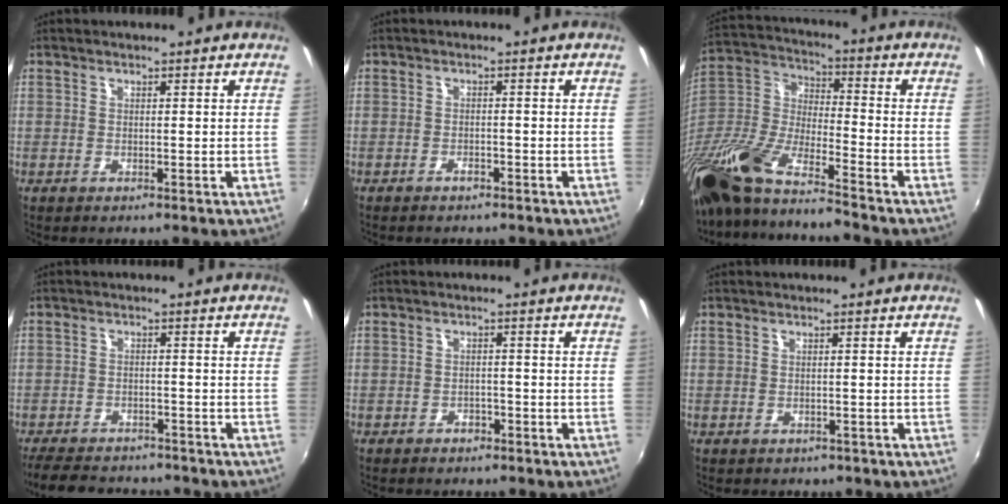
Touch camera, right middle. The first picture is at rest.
{"total": 1.5, "force": [-1.3, 0.5, 0.5], "torque": [-0.014, 0.001, -0.021]}
{"total": 18.9, "force": [-14.0, 3.6, 12.1], "torque": [-0.253, -0.036, -0.280]}
{"total": 11.8, "force": [-10.2, 4.1, 4.3], "torque": [-0.110, -0.007, -0.152]}
{"total": 2.8, "force": [-2.3, 1.4, 0.7], "torque": [-0.021, -0.002, -0.032]}
{"total": 1.7, "force": [-1.0, 1.3, 0.5], "torque": [-0.013, -0.003, -0.008]}